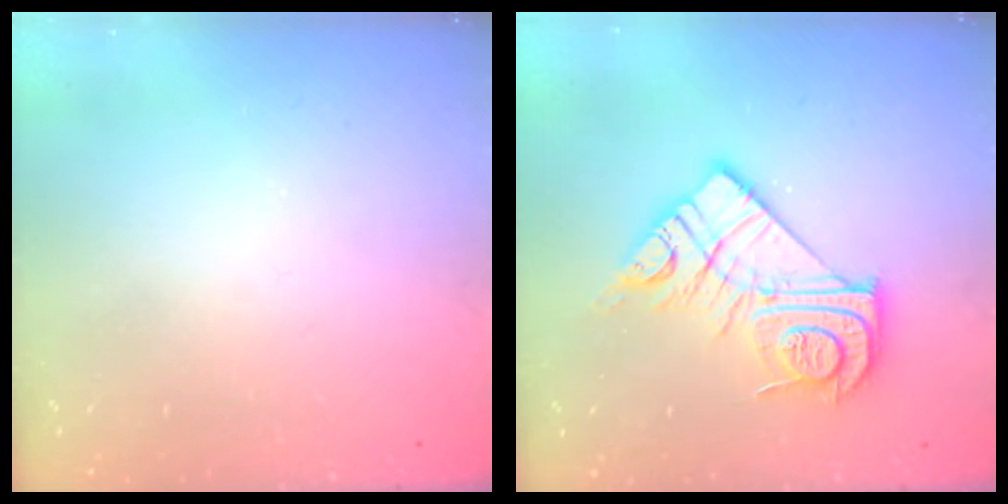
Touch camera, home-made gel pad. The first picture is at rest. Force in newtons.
{"total": 16.9, "press": 16.9, "slide": 1.5}